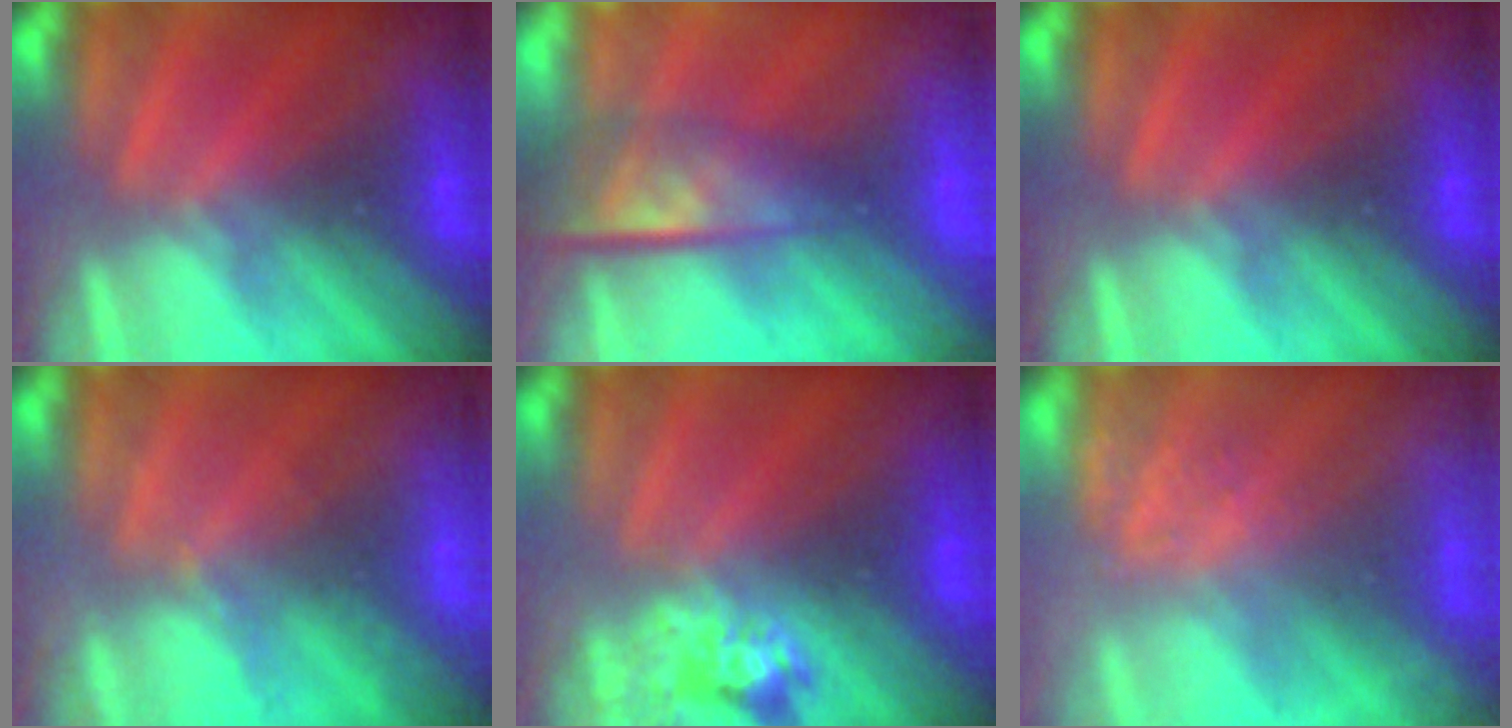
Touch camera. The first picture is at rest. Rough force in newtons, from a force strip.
{"total": 7.5}
{"total": 0.0}
{"total": 2.0}
{"total": 2.4}
{"total": 2.4}